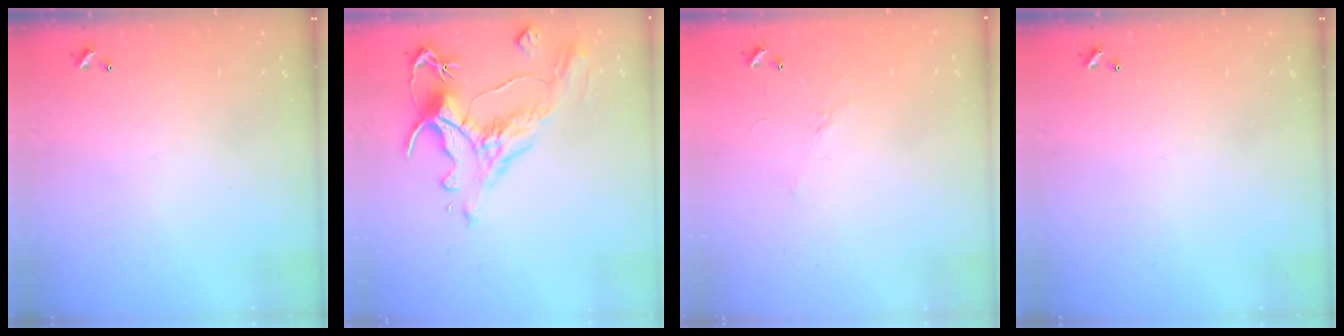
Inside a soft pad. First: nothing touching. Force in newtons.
{"total": 1.6, "press": 0.8, "slide": 1.4}
{"total": 6.2, "press": 6.2, "slide": 0.8}
{"total": 0.0}